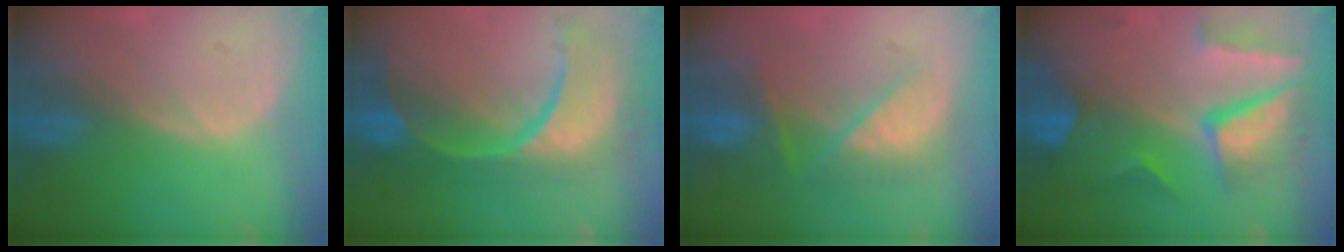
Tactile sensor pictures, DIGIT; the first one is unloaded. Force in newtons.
{"total": 13.8, "press": 10.9, "slide": 8.4}
{"total": 7.5, "press": 7.3, "slide": 2.0}
{"total": 10.5, "press": 8.9, "slide": 5.6}